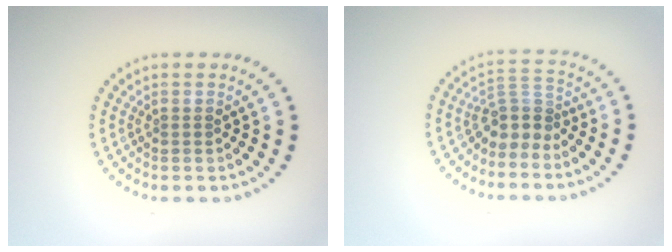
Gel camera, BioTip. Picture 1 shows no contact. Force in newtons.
{"total": 3.0, "press": 2.2, "slide": 2.1}